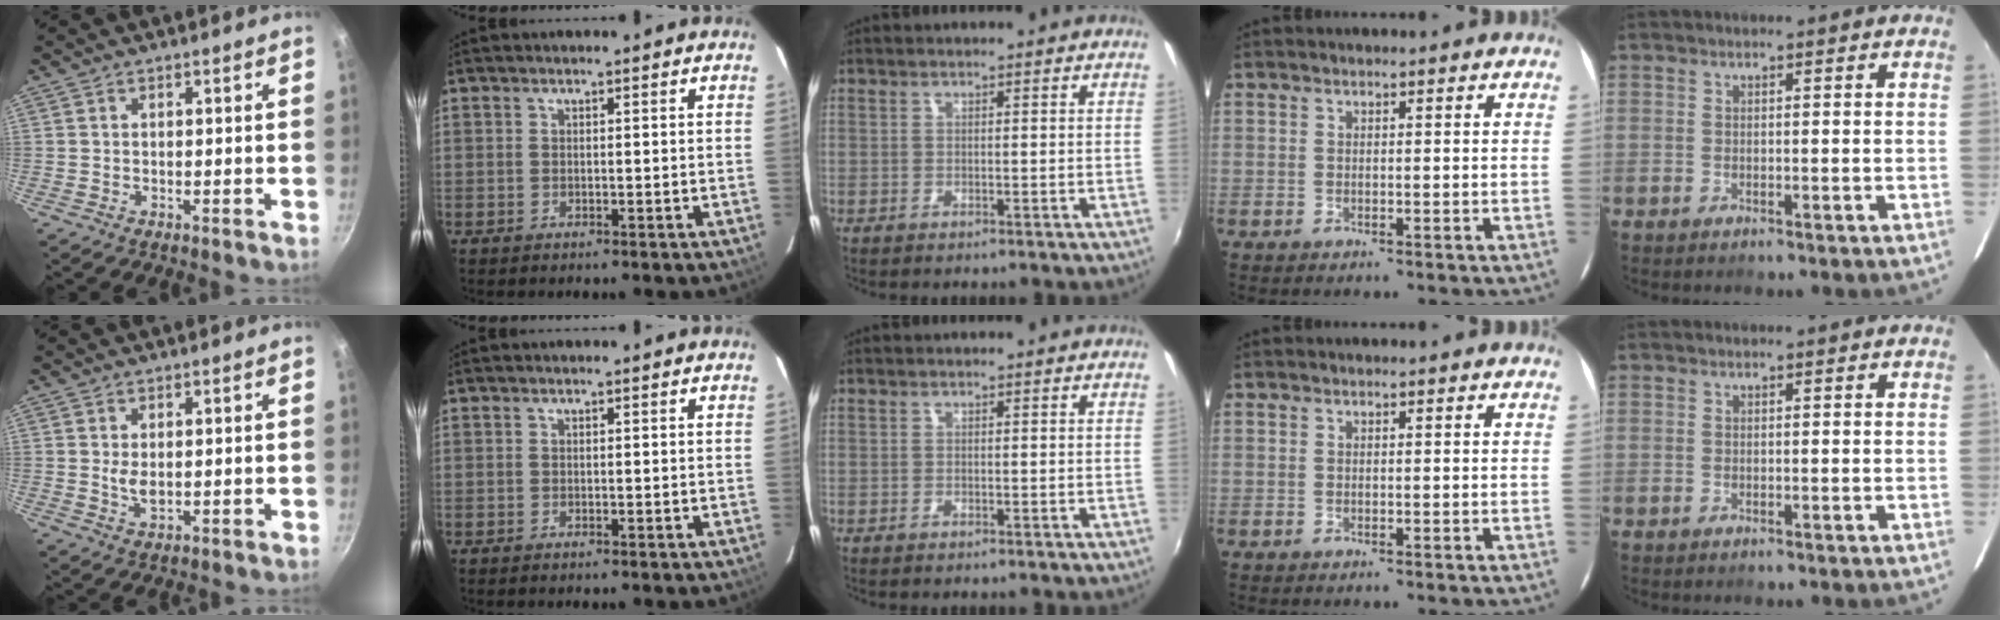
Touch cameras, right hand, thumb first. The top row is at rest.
{"thumb": {"total": 3.0, "force": [0.4, 1.6, 2.5], "torque": [-0.045, -0.006, 0.011]}}